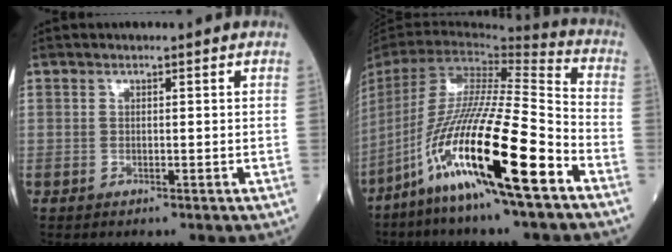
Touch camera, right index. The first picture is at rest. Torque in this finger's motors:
{"motor_torque": [1.56, -0.58, 1.05, 0.21]}